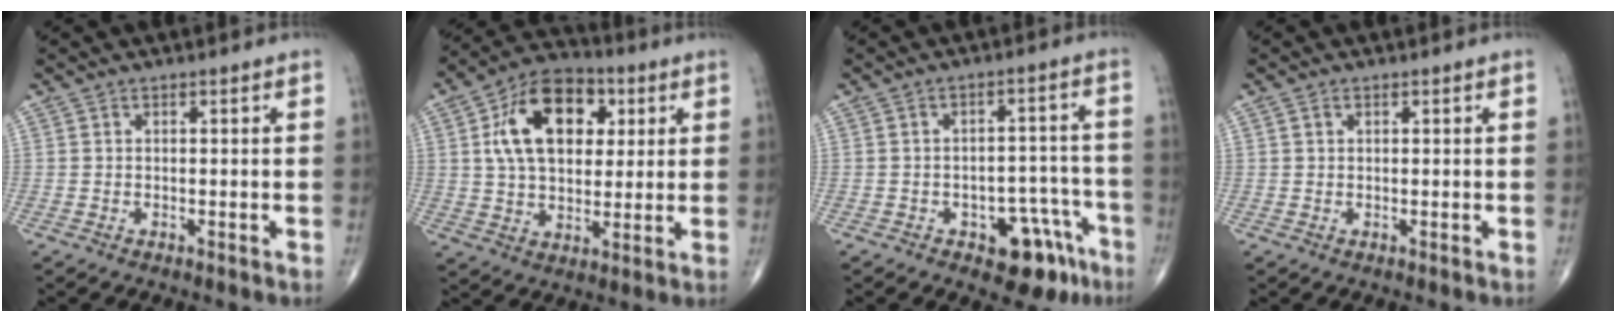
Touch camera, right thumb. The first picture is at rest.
{"total": 16.9, "force": [4.7, 10.8, 12.1], "torque": [-0.177, 0.004, 0.076]}
{"total": 10.1, "force": [-5.6, 5.3, 6.5], "torque": [-0.044, 0.046, -0.067]}
{"total": 0.7, "force": [0.3, 0.5, 0.4], "torque": [-0.008, 0.003, 0.006]}